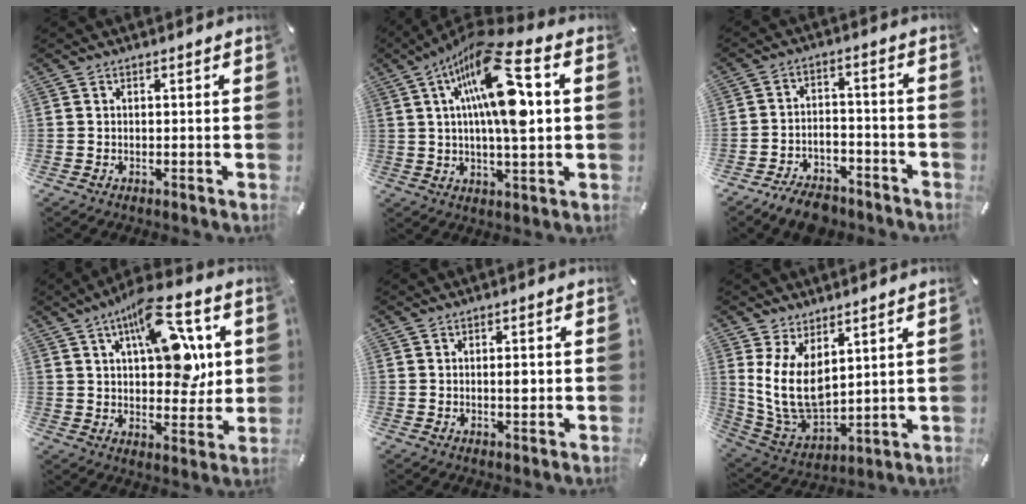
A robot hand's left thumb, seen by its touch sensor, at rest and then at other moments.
{"total": 20.4, "force": [5.5, 6.6, 18.5], "torque": [-0.338, -0.019, 0.077]}
{"total": 7.8, "force": [-6.7, 3.2, 2.6], "torque": [-0.029, 0.048, -0.122]}
{"total": 17.0, "force": [7.0, 8.5, 12.9], "torque": [-0.188, -0.020, 0.120]}
{"total": 2.6, "force": [0.1, 1.0, 2.4], "torque": [-0.039, -0.002, 0.000]}
{"total": 12.3, "force": [3.9, 7.3, 9.1], "torque": [-0.211, -0.032, 0.076]}